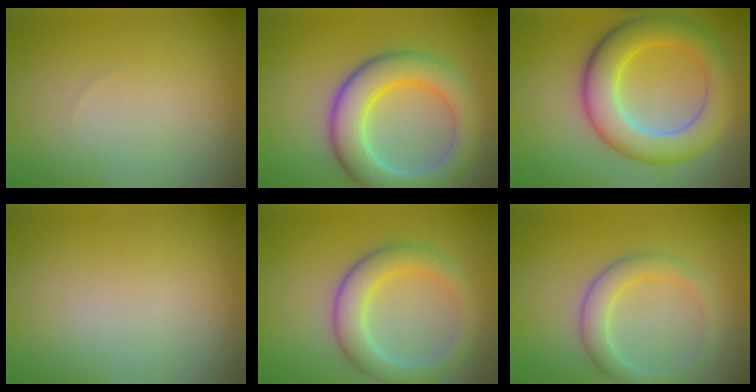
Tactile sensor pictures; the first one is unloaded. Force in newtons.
{"total": 7.0, "press": 7.0, "slide": 0.6}
{"total": 7.0, "press": 7.0, "slide": 0.2}
{"total": 0.0}
{"total": 4.5, "press": 4.5, "slide": 0.3}
{"total": 3.0, "press": 3.0, "slide": 0.1}